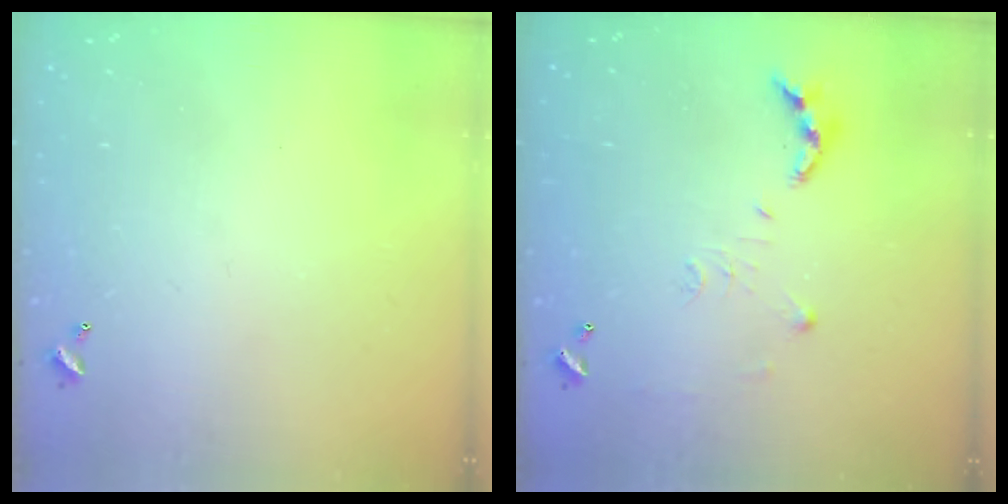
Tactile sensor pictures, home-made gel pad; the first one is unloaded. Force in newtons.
{"total": 7.0, "press": 7.0, "slide": 0.5}